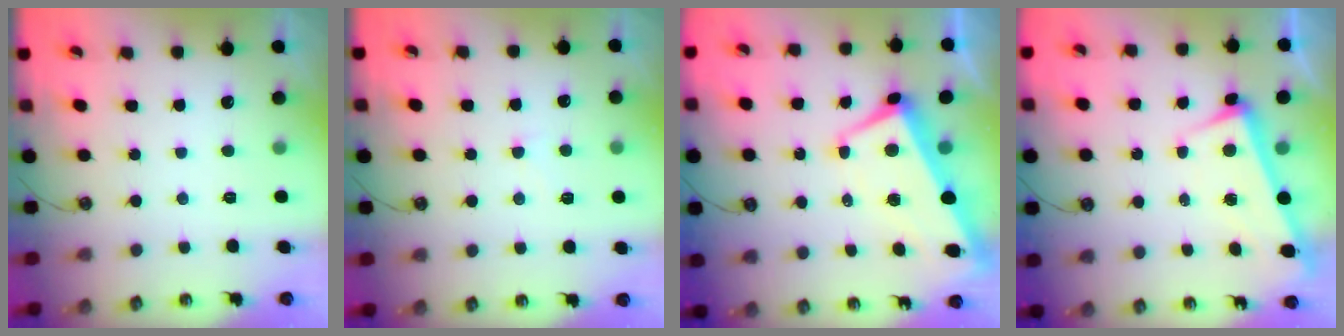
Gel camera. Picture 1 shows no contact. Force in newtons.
{"total": 4.8, "press": 4.7, "slide": 1.1}
{"total": 1.8, "press": 1.2, "slide": 1.3}
{"total": 3.3, "press": 3.2, "slide": 1.0}